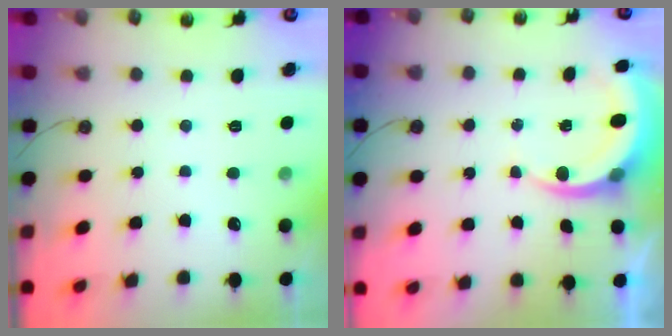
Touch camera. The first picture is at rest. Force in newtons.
{"total": 6.8, "press": 6.8, "slide": 0.6}